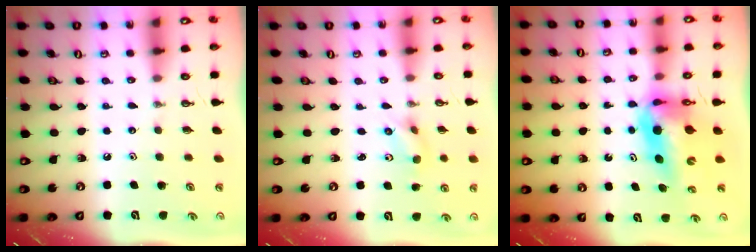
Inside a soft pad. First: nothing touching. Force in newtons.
{"total": 1.9, "press": 1.7, "slide": 0.7}
{"total": 11.1, "press": 10.6, "slide": 3.2}